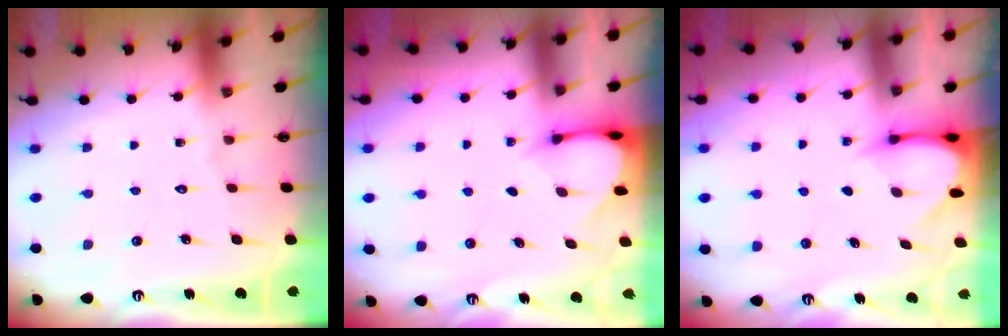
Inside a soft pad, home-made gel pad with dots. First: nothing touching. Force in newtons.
{"total": 3.1, "press": 3.1, "slide": 0.2}
{"total": 3.7, "press": 3.7, "slide": 0.3}